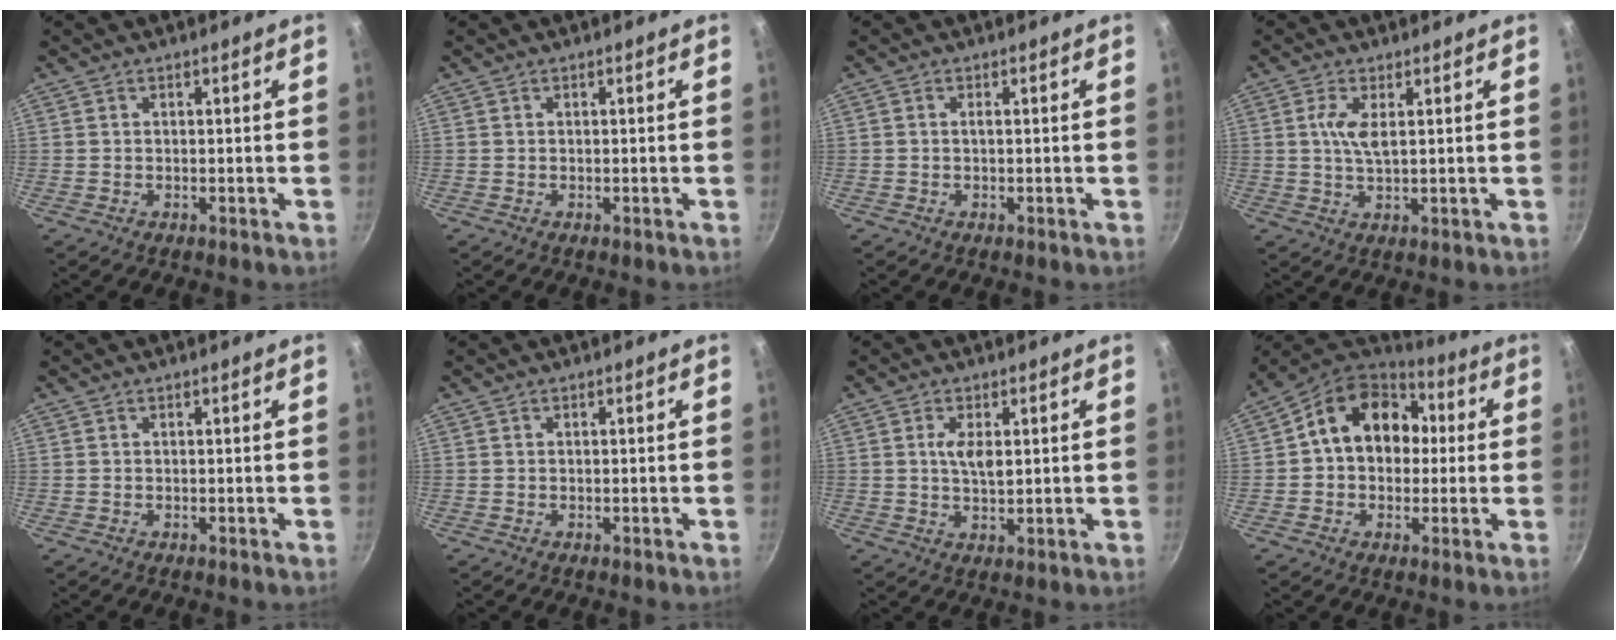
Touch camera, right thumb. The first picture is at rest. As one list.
[{"total": 0.0}, {"total": 0.6, "force": [0.0, 0.2, 0.6], "torque": [-0.013, 0.002, -0.001]}, {"total": 4.5, "force": [1.1, 1.5, 4.1], "torque": [-0.085, -0.001, 0.022]}, {"total": 0.0}, {"total": 0.0}, {"total": 4.4, "force": [1.0, 1.9, 3.8], "torque": [-0.066, -0.005, 0.019]}, {"total": 15.9, "force": [2.1, 12.4, 9.8], "torque": [-0.118, 0.039, 0.018]}]